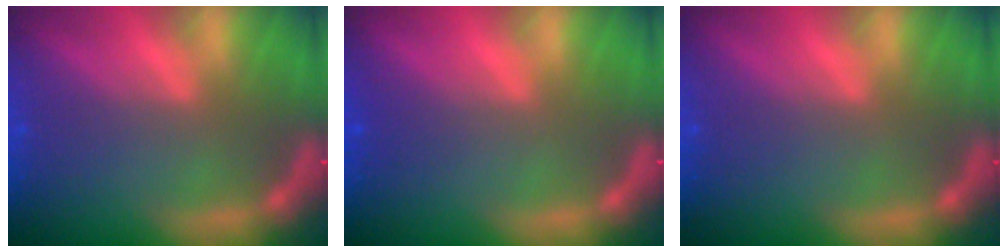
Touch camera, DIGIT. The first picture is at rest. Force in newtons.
{"total": 1.0}
{"total": 0.0}